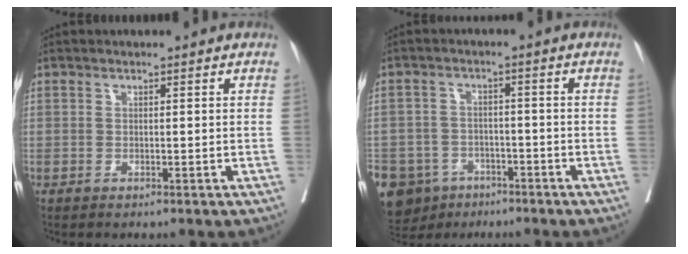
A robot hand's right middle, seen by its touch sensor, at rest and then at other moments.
{"total": 14.3, "force": [-8.7, 10.4, 4.6], "torque": [-0.132, 0.001, -0.123]}